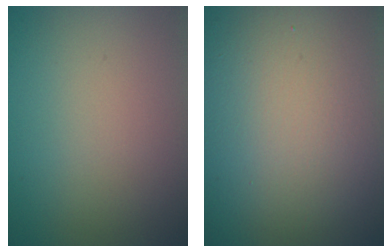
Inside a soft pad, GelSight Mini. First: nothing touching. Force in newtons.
{"total": 24.8, "press": 24.8, "slide": 1.0}